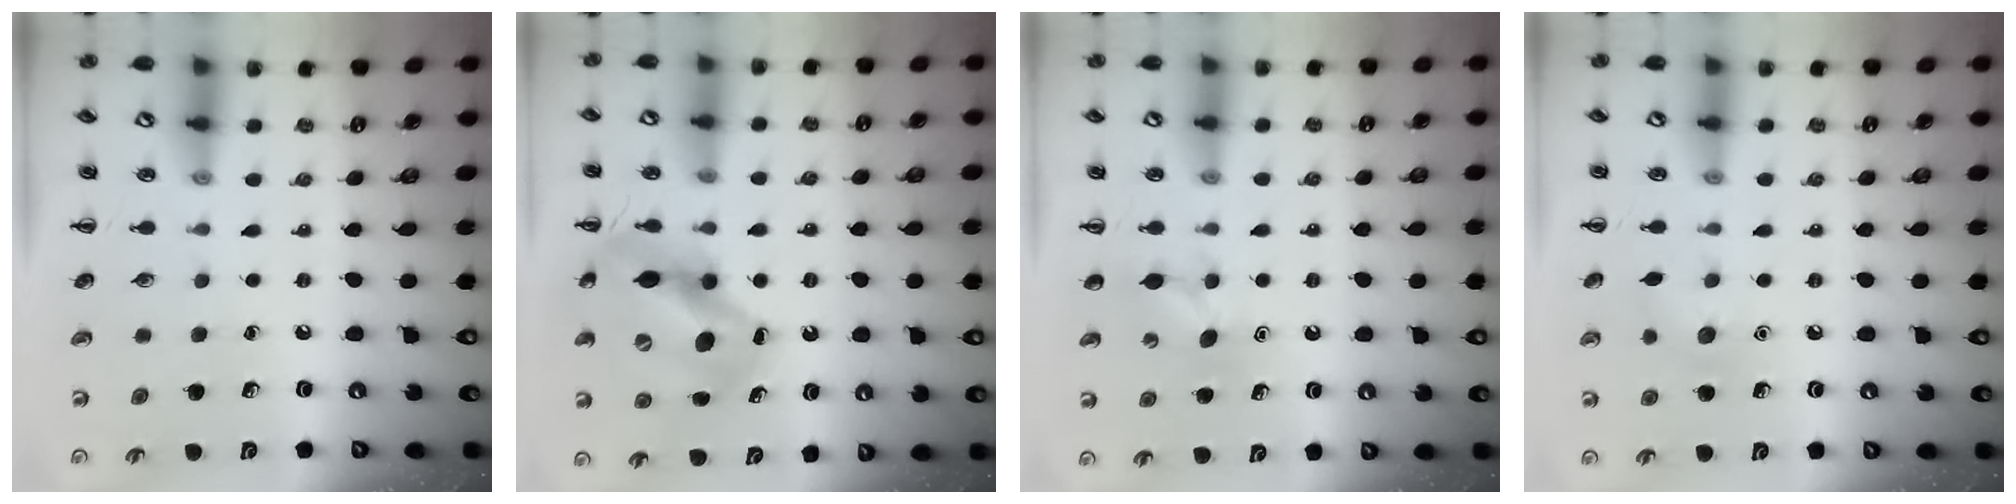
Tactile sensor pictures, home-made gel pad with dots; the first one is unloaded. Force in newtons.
{"total": 13.0, "press": 12.4, "slide": 4.0}
{"total": 6.3, "press": 6.1, "slide": 1.8}
{"total": 7.0, "press": 6.7, "slide": 1.8}